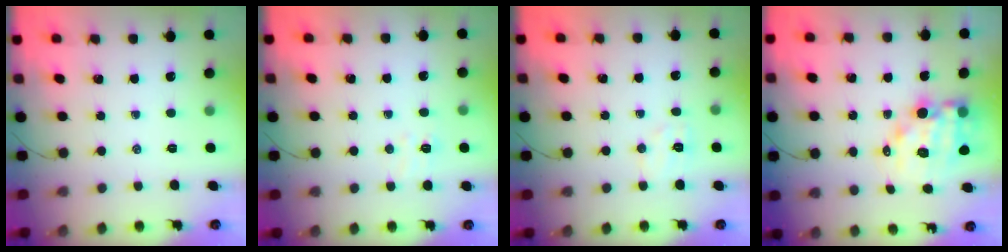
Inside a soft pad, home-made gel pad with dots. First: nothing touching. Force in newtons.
{"total": 5.2, "press": 5.1, "slide": 0.9}
{"total": 6.3, "press": 6.2, "slide": 1.0}
{"total": 10.5, "press": 10.1, "slide": 2.9}